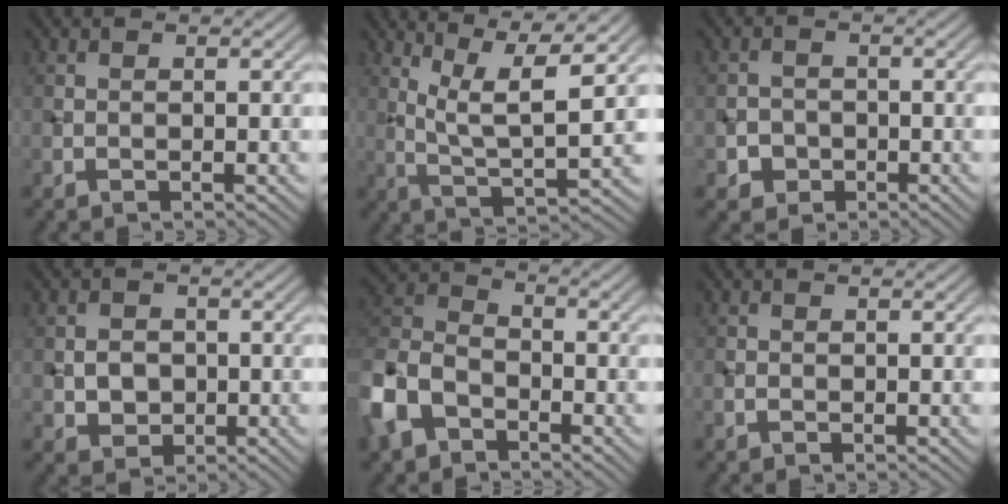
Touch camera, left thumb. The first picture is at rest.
{"total": 8.5, "force": [4.3, 1.4, 7.2], "torque": [-0.137, 0.007, 0.087]}
{"total": 2.4, "force": [-1.0, 2.1, 0.6], "torque": [-0.001, 0.001, -0.025]}
{"total": 2.9, "force": [-0.3, 2.5, 1.5], "torque": [-0.032, -0.001, -0.010]}
{"total": 8.9, "force": [-4.9, 5.6, 4.9], "torque": [-0.128, -0.006, -0.123]}
{"total": 0.8, "force": [-0.4, 0.5, 0.4], "torque": [-0.010, -0.001, -0.008]}